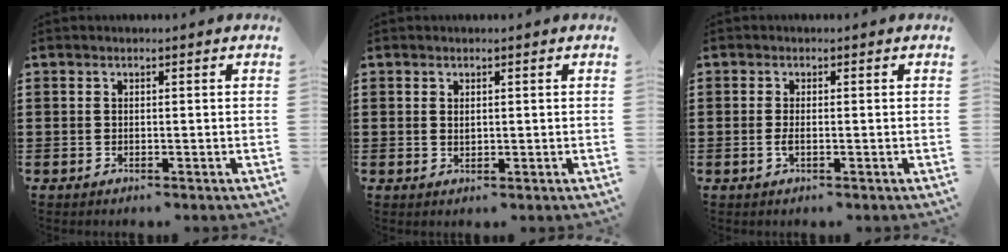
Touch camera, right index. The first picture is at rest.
{"total": 0.8, "force": [0.5, 0.4, 0.3], "torque": [-0.008, 0.003, 0.010]}
{"total": 1.3, "force": [-0.3, 0.3, 1.2], "torque": [-0.037, -0.007, -0.010]}